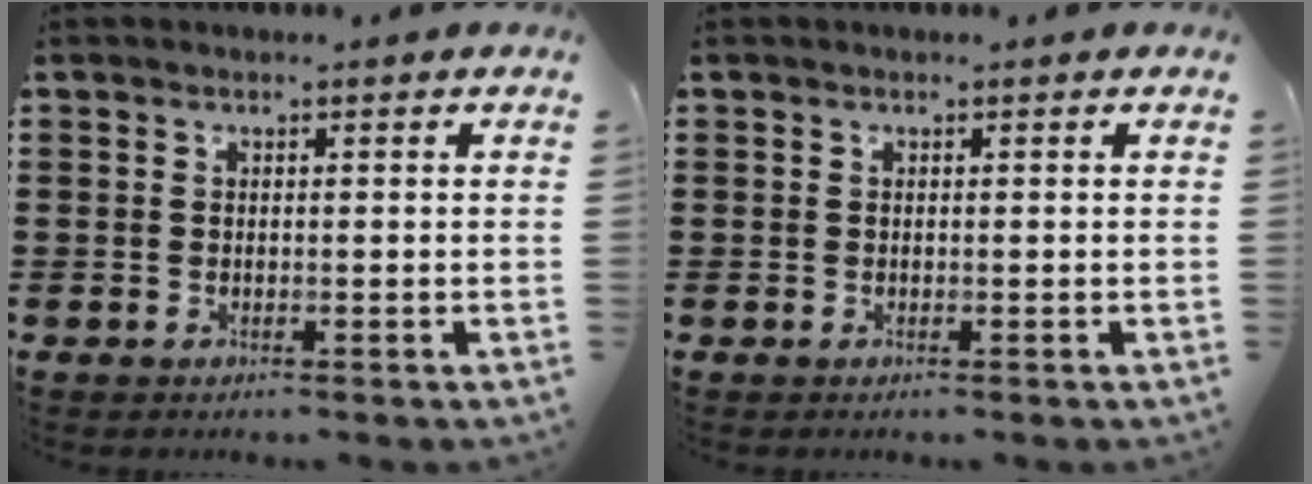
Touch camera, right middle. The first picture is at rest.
{"total": 0.0}